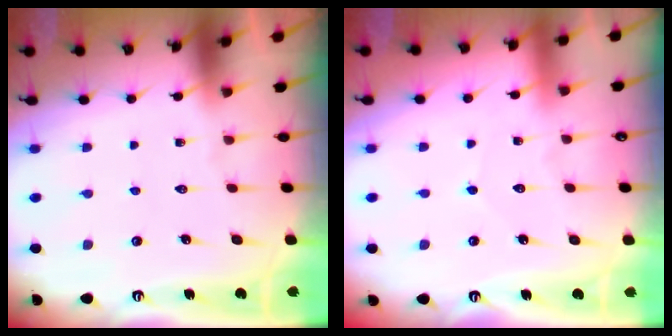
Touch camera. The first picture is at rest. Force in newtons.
{"total": 2.8, "press": 2.7, "slide": 0.4}